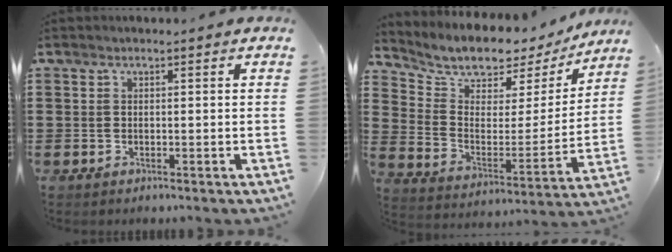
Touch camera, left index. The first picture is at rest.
{"total": 6.2, "force": [5.9, 2.0, 0.4], "torque": [-0.042, -0.055, 0.097]}